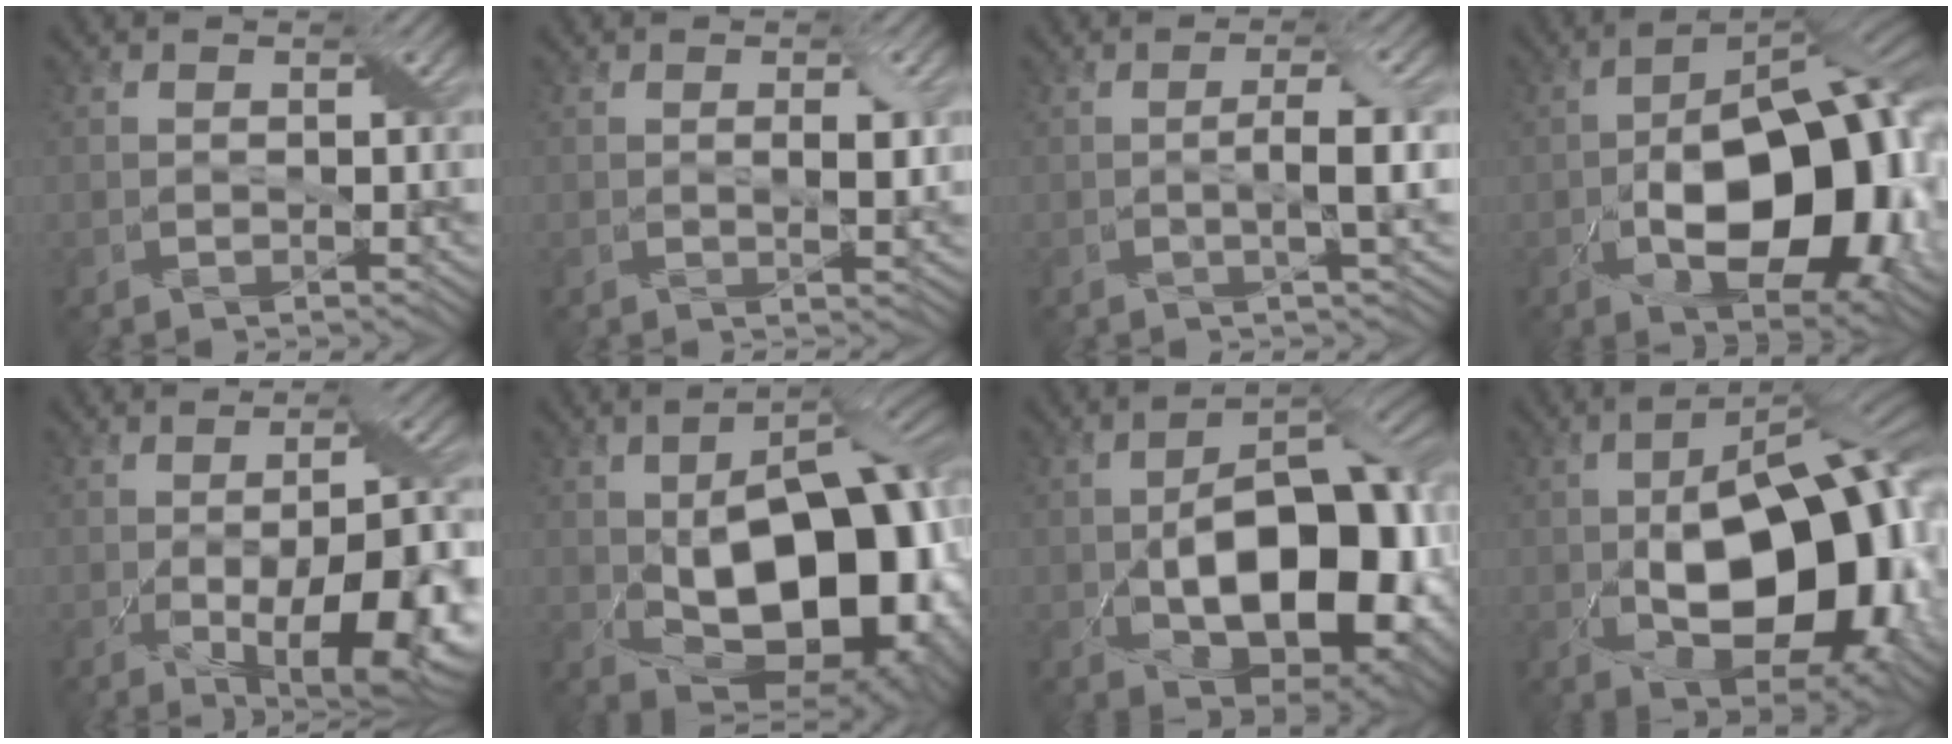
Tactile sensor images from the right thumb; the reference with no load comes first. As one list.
[{"total": 2.3, "force": [0.5, 0.6, 2.2], "torque": [-0.036, -0.001, 0.011]}, {"total": 3.4, "force": [-0.4, 0.3, 3.4], "torque": [-0.057, 0.008, -0.010]}, {"total": 18.1, "force": [-4.2, 9.1, 15.0], "torque": [-0.221, -0.013, -0.065]}, {"total": 14.5, "force": [-4.9, 5.0, 12.7], "torque": [-0.178, -0.025, -0.055]}, {"total": 19.6, "force": [-2.0, 11.2, 15.9], "torque": [-0.210, -0.014, -0.013]}, {"total": 15.8, "force": [-2.3, 8.9, 12.8], "torque": [-0.181, -0.019, -0.026]}, {"total": 17.8, "force": [-2.5, 9.3, 15.0], "torque": [-0.222, -0.016, -0.034]}]